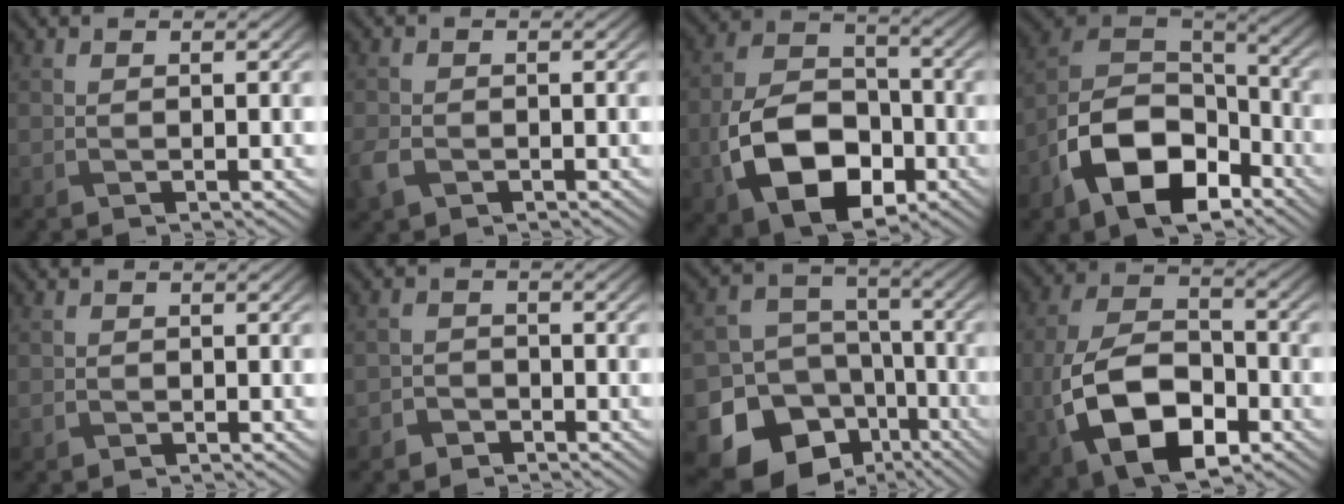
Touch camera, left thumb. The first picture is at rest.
{"total": 2.9, "force": [-1.4, 2.0, 1.5], "torque": [-0.046, -0.012, -0.034]}
{"total": 12.6, "force": [-4.3, 8.4, 8.4], "torque": [-0.192, -0.017, -0.082]}
{"total": 13.9, "force": [-6.8, 8.5, 8.6], "torque": [-0.180, -0.033, -0.134]}
{"total": 0.7, "force": [-0.4, 0.6, 0.2], "torque": [-0.004, -0.006, -0.008]}
{"total": 2.0, "force": [-1.5, 1.2, 0.3], "torque": [-0.002, 0.003, -0.034]}
{"total": 16.2, "force": [-8.4, 12.6, 5.8], "torque": [-0.147, -0.054, -0.131]}
{"total": 13.5, "force": [-4.7, 8.2, 9.7], "torque": [-0.229, -0.023, -0.093]}